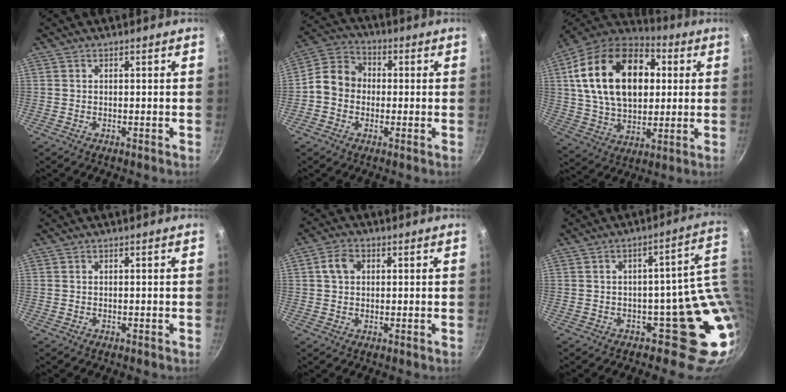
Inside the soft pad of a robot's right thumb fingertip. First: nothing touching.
{"total": 8.8, "force": [-0.7, 7.5, 4.5], "torque": [-0.053, 0.025, -0.037]}
{"total": 26.5, "force": [5.6, 17.1, 19.4], "torque": [-0.318, 0.012, 0.089]}
{"total": 0.0}
{"total": 4.3, "force": [1.0, 3.3, 2.5], "torque": [-0.035, 0.009, 0.013]}
{"total": 10.1, "force": [0.6, 7.6, 6.6], "torque": [-0.002, 0.018, 0.017]}